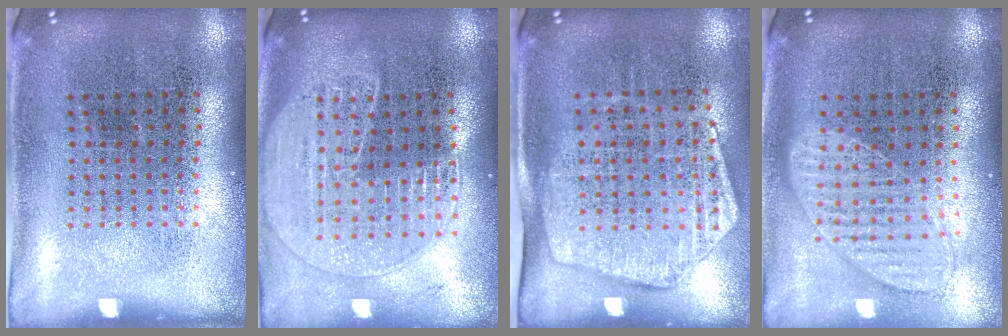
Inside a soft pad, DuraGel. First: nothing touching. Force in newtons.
{"total": 1.9, "press": 1.7, "slide": 0.8}
{"total": 1.8, "press": 1.5, "slide": 1.0}
{"total": 1.0, "press": 1.0, "slide": 0.2}